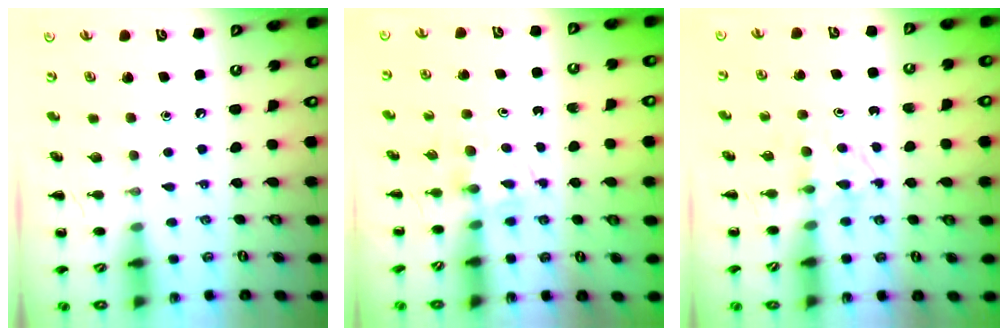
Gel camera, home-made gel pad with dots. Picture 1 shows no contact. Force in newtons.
{"total": 2.7, "press": 2.5, "slide": 1.0}
{"total": 3.3, "press": 3.1, "slide": 1.2}